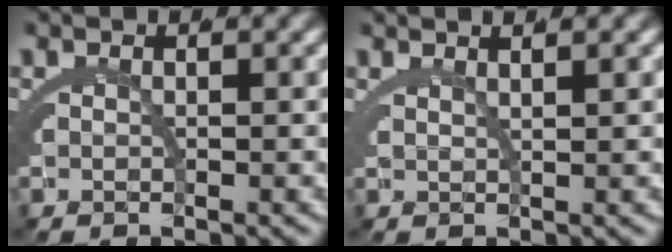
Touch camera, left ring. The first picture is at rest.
{"total": 2.7, "force": [2.2, -0.4, 1.5], "torque": [-0.010, 0.010, 0.036]}